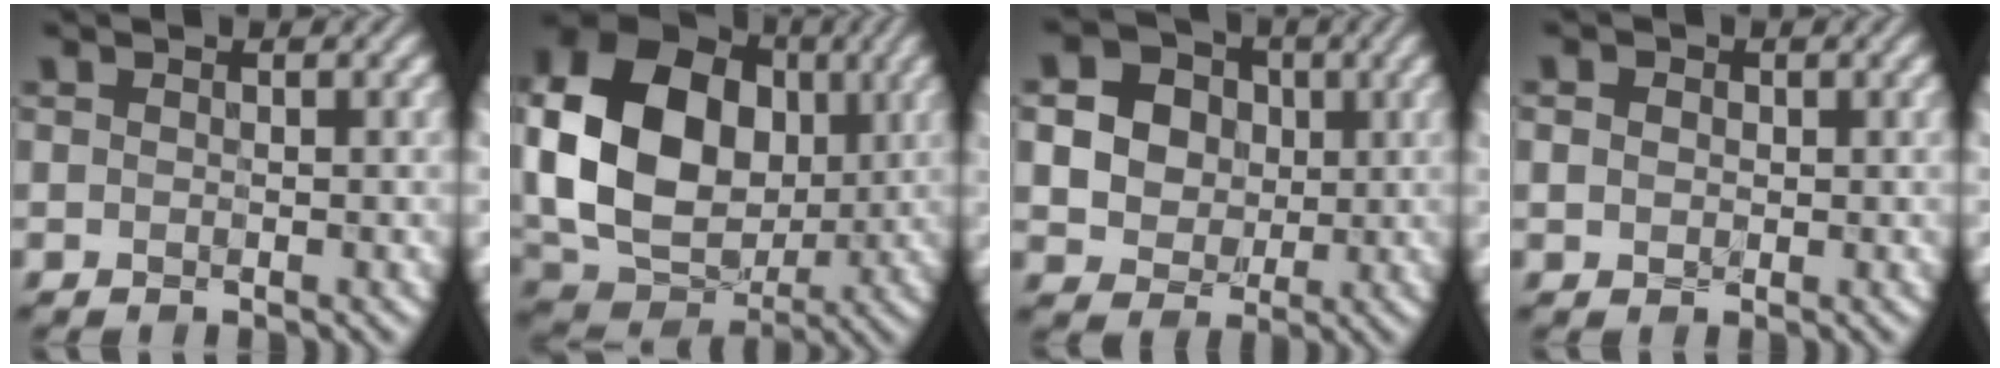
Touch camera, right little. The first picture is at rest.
{"total": 15.8, "force": [0.8, 12.2, 10.0], "torque": [-0.201, 0.010, 0.017]}
{"total": 11.6, "force": [3.1, 9.9, 5.3], "torque": [-0.138, 0.022, 0.060]}
{"total": 1.1, "force": [0.2, 1.1, 0.3], "torque": [-0.015, 0.001, 0.006]}